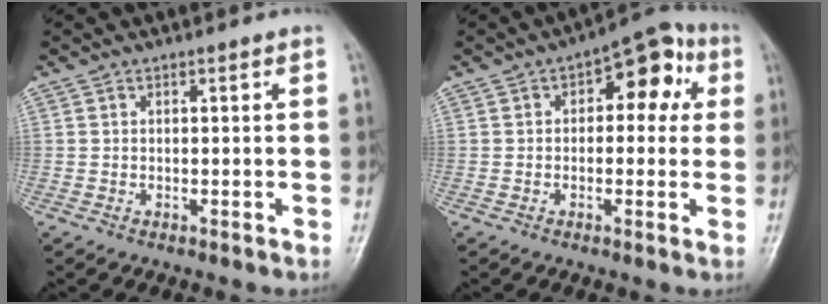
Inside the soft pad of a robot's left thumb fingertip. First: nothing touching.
{"total": 9.9, "force": [2.3, 5.8, 7.7], "torque": [-0.051, 0.026, 0.018]}